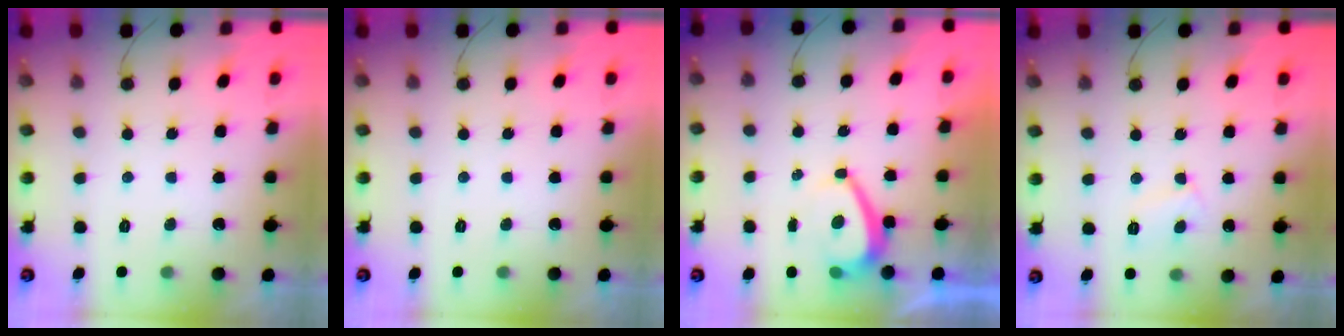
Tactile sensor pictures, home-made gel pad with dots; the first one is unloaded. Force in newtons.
{"total": 0.0}
{"total": 3.0, "press": 2.9, "slide": 0.6}
{"total": 5.4, "press": 5.4, "slide": 0.5}